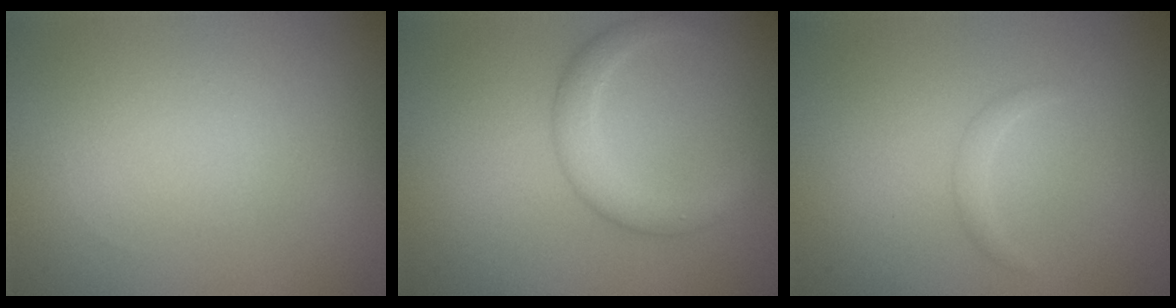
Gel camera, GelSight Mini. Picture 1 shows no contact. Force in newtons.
{"total": 2.8, "press": 2.8, "slide": 0.2}
{"total": 0.8, "press": 0.8, "slide": 0.0}